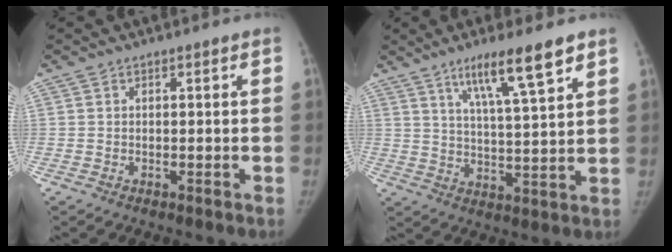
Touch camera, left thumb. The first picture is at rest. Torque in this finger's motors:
{"motor_torque": [-0.09, 0.44, 0.98, -0.80, 0.05]}